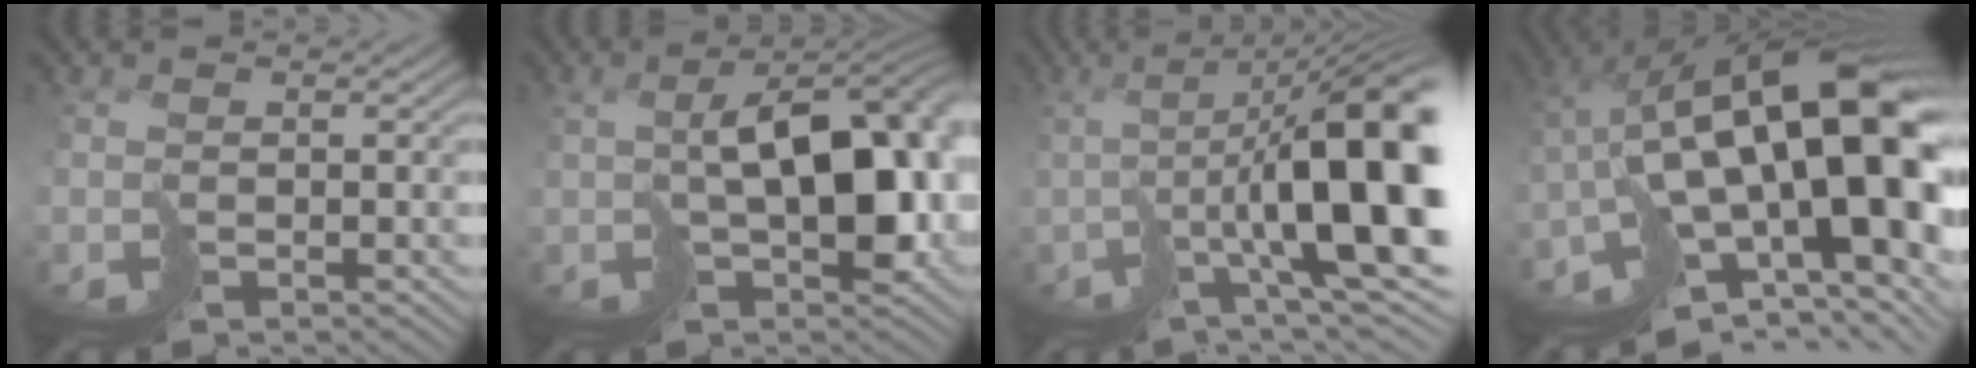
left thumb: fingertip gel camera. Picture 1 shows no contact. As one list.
[{"total": 12.3, "force": [-0.1, 6.2, 10.7], "torque": [-0.169, -0.010, 0.013]}, {"total": 16.0, "force": [-0.5, 4.2, 15.5], "torque": [-0.238, -0.011, 0.011]}, {"total": 19.9, "force": [-1.9, 8.8, 17.8], "torque": [-0.277, -0.019, -0.017]}]